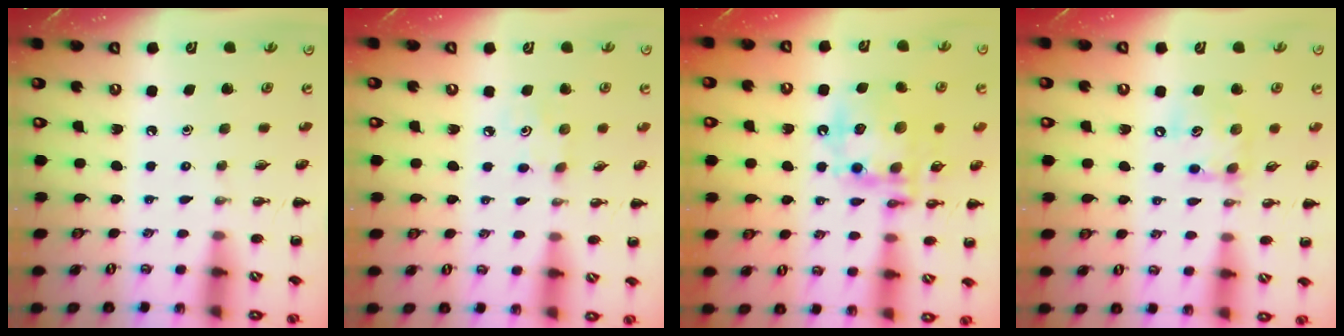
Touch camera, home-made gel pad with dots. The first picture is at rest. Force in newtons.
{"total": 2.9, "press": 2.8, "slide": 0.8}
{"total": 16.2, "press": 16.0, "slide": 3.0}
{"total": 10.9, "press": 10.8, "slide": 1.5}